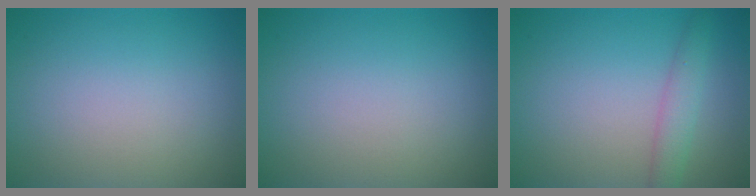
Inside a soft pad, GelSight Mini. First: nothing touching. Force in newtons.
{"total": 0.0}
{"total": 2.2, "press": 2.2, "slide": 0.1}